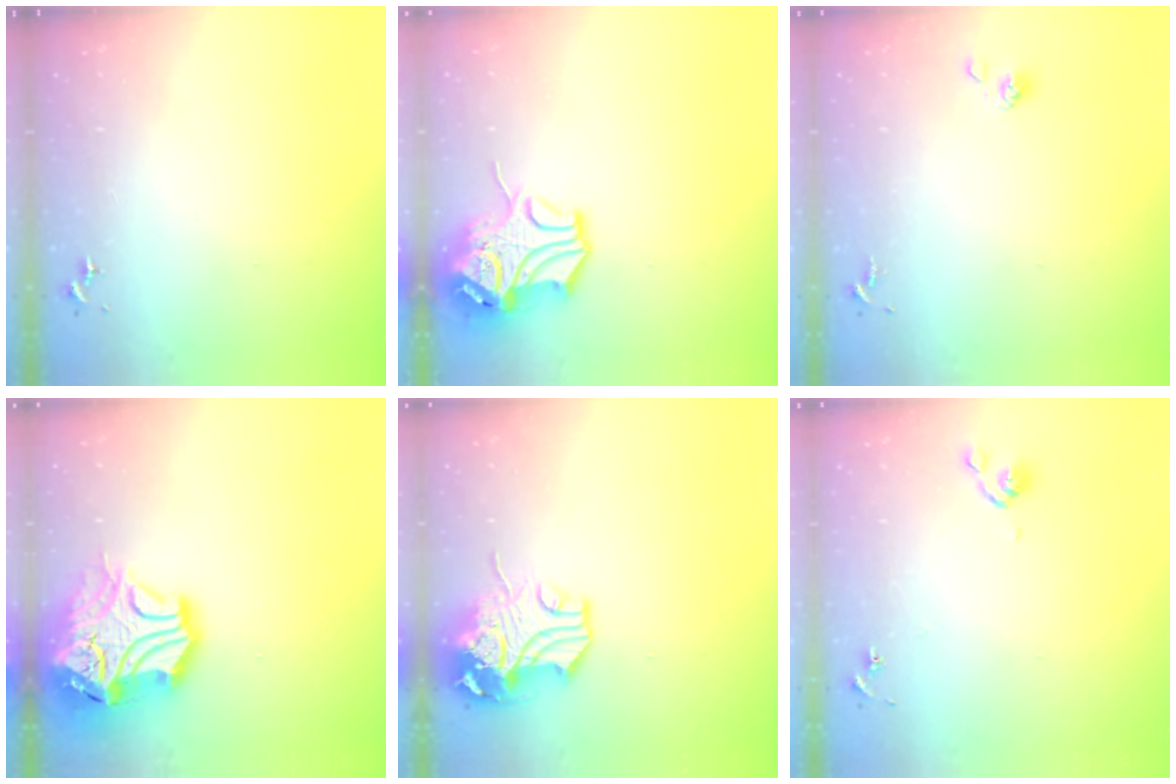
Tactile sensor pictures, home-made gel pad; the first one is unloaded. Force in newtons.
{"total": 14.0, "press": 13.8, "slide": 2.1}
{"total": 4.2, "press": 4.0, "slide": 1.1}
{"total": 19.5, "press": 19.3, "slide": 2.9}
{"total": 12.6, "press": 12.5, "slide": 2.1}
{"total": 5.9, "press": 5.8, "slide": 0.8}